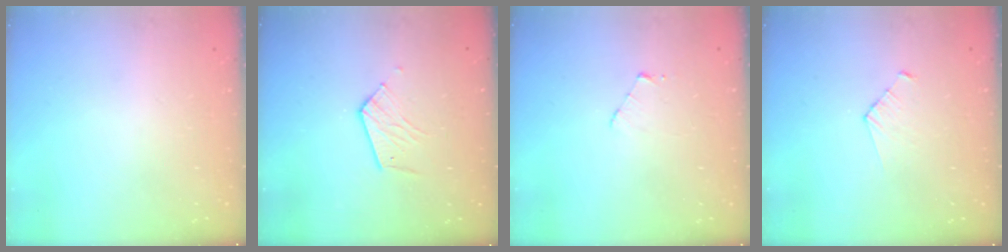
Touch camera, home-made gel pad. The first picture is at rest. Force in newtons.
{"total": 6.7, "press": 6.7, "slide": 0.2}
{"total": 3.7, "press": 3.7, "slide": 0.4}
{"total": 2.8, "press": 2.7, "slide": 0.3}